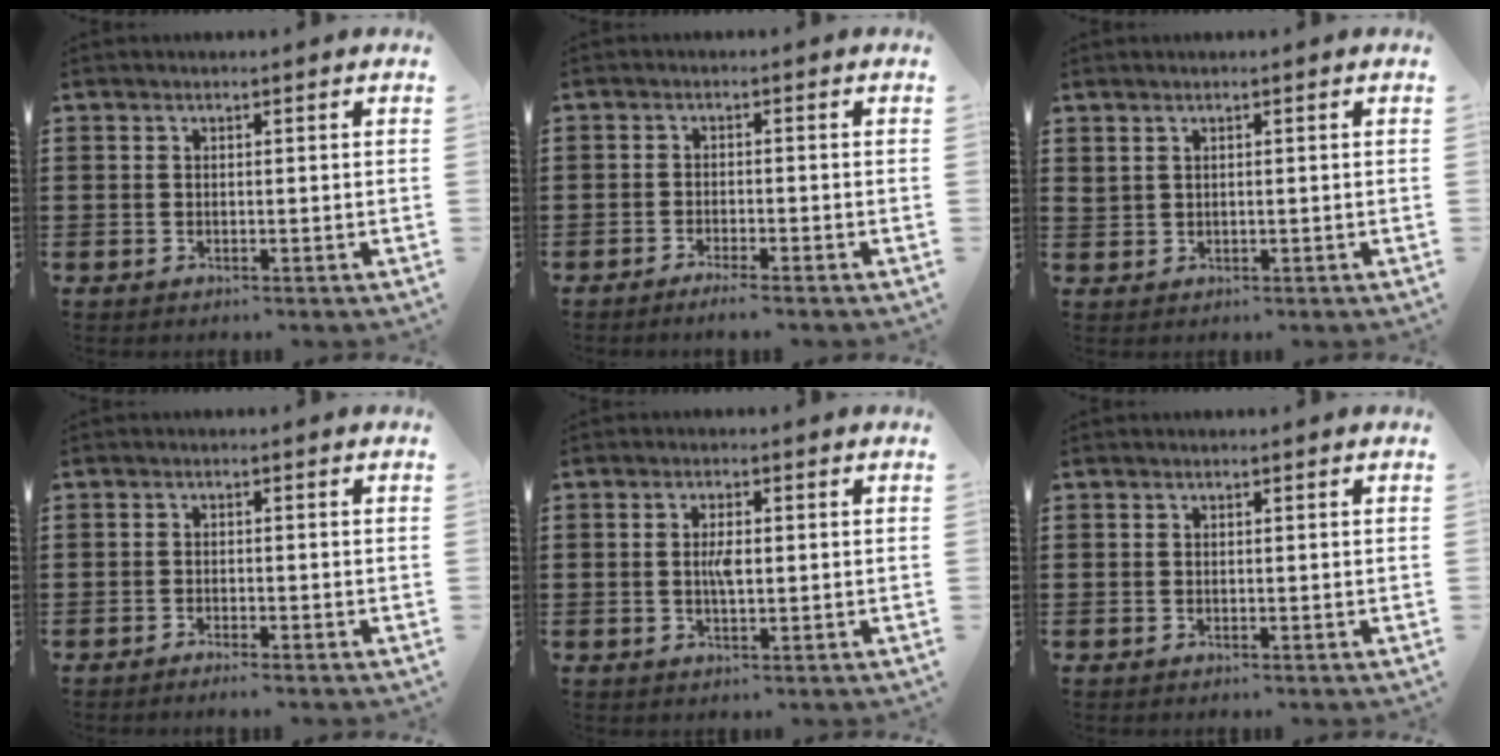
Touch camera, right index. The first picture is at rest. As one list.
[{"total": 1.7, "force": [-1.6, -0.2, 0.6], "torque": [-0.011, 0.000, -0.030]}, {"total": 0.6, "force": [0.4, 0.3, 0.4], "torque": [-0.011, 0.001, 0.007]}, {"total": 1.3, "force": [-1.2, -0.1, 0.2], "torque": [-0.007, 0.000, -0.024]}, {"total": 3.2, "force": [0.0, 1.0, 3.0], "torque": [-0.058, 0.001, -0.002]}, {"total": 0.0}]